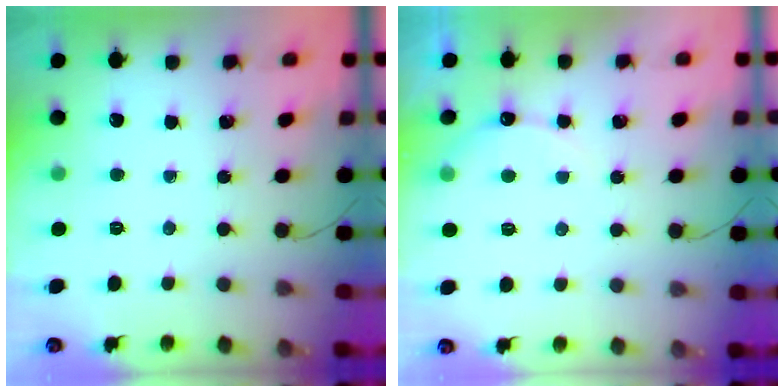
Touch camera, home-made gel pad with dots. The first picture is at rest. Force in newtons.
{"total": 6.5, "press": 6.4, "slide": 1.2}